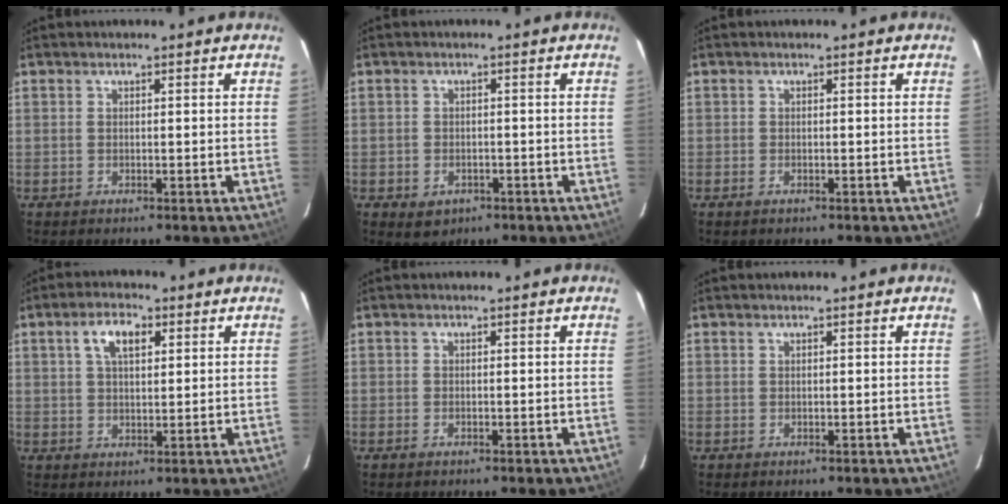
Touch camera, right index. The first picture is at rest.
{"total": 4.1, "force": [-2.0, 3.3, 1.6], "torque": [-0.035, -0.003, -0.019]}
{"total": 0.9, "force": [-0.7, 0.5, 0.4], "torque": [-0.007, -0.004, -0.014]}
{"total": 5.7, "force": [2.3, 2.8, 4.4], "torque": [-0.079, 0.014, 0.042]}
{"total": 0.7, "force": [-0.5, 0.3, 0.3], "torque": [-0.004, -0.003, -0.011]}
{"total": 0.0}